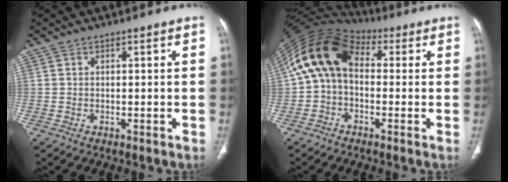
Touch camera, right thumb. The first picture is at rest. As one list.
[{"total": 12.9, "force": [1.4, 8.9, 9.2], "torque": [-0.163, 0.042, 0.013]}]